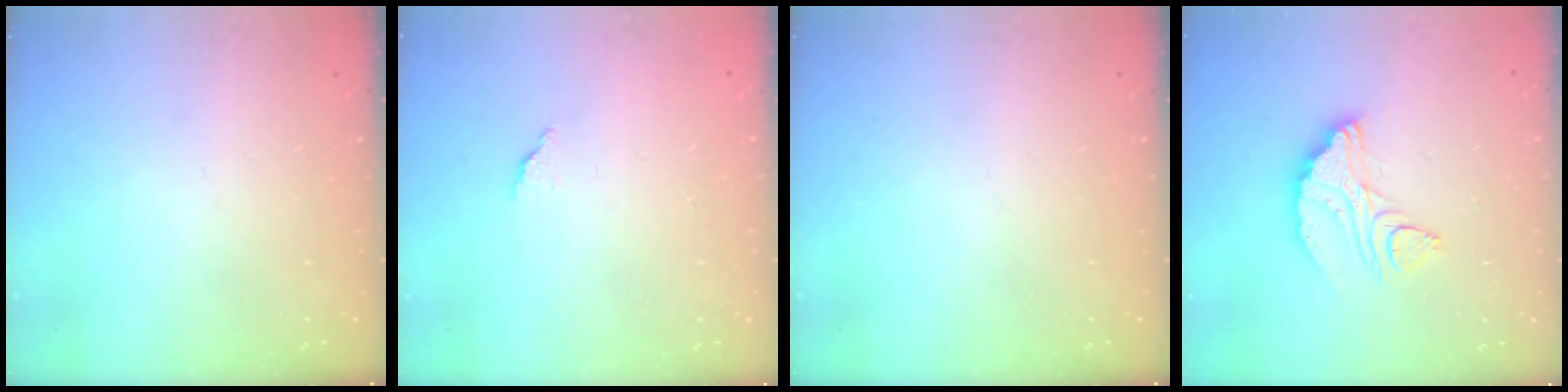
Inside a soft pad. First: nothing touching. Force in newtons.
{"total": 1.7, "press": 1.7, "slide": 0.1}
{"total": 0.0}
{"total": 10.8, "press": 10.8, "slide": 0.9}